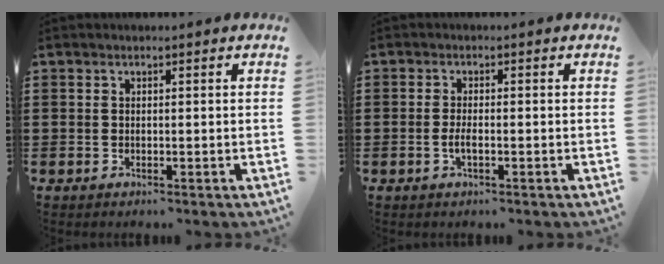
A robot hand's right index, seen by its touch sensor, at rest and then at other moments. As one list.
[{"total": 2.0, "force": [-0.6, 0.4, 1.8], "torque": [-0.041, -0.002, -0.014]}]